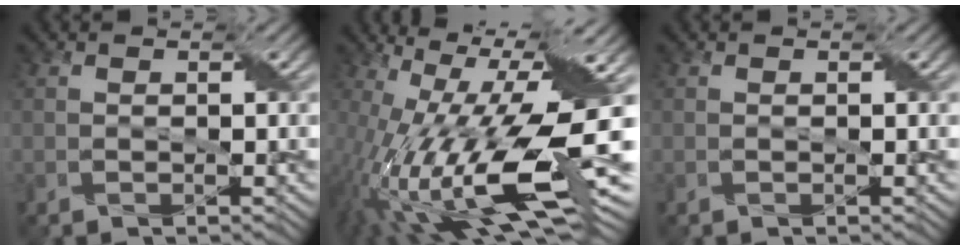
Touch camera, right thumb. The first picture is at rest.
{"total": 20.9, "force": [-2.3, 7.0, 19.5], "torque": [-0.343, -0.016, -0.037]}
{"total": 0.0}